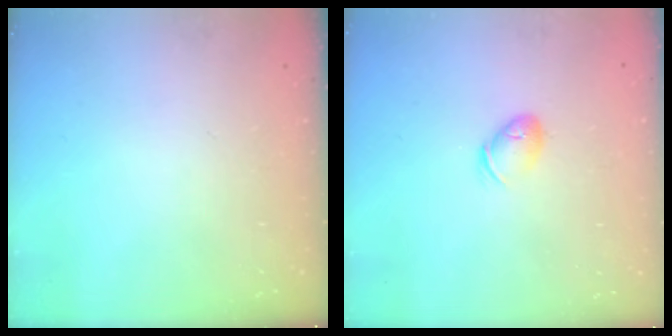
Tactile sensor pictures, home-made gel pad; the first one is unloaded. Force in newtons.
{"total": 7.1, "press": 7.0, "slide": 1.1}